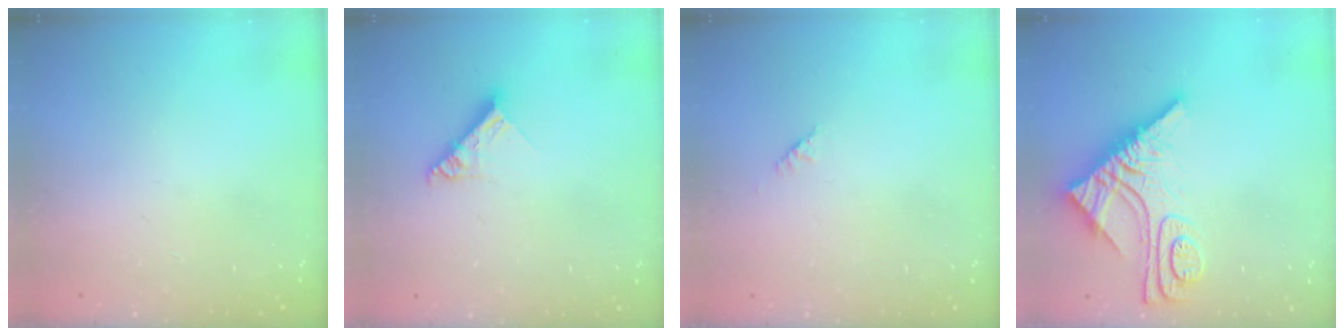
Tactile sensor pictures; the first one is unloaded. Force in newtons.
{"total": 8.6, "press": 8.6, "slide": 0.8}
{"total": 1.4, "press": 1.3, "slide": 0.5}
{"total": 12.6, "press": 12.5, "slide": 1.2}